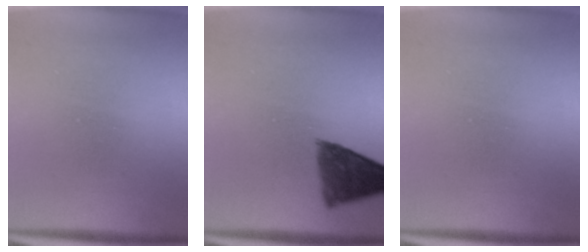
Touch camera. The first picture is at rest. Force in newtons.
{"total": 8.0}
{"total": 0.0}